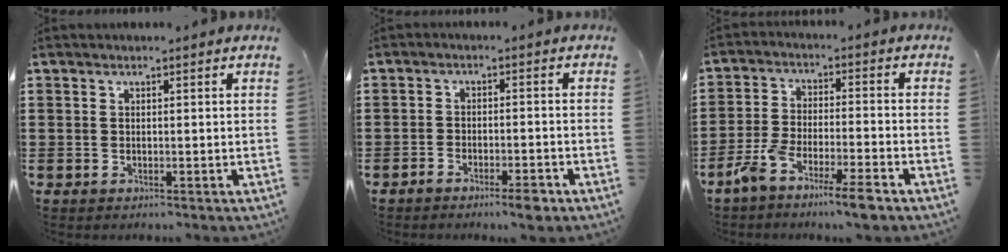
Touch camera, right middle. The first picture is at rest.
{"total": 2.9, "force": [-2.4, 0.3, 1.7], "torque": [-0.027, 0.002, -0.044]}
{"total": 6.8, "force": [-5.4, 0.2, 4.0], "torque": [-0.081, -0.010, -0.101]}